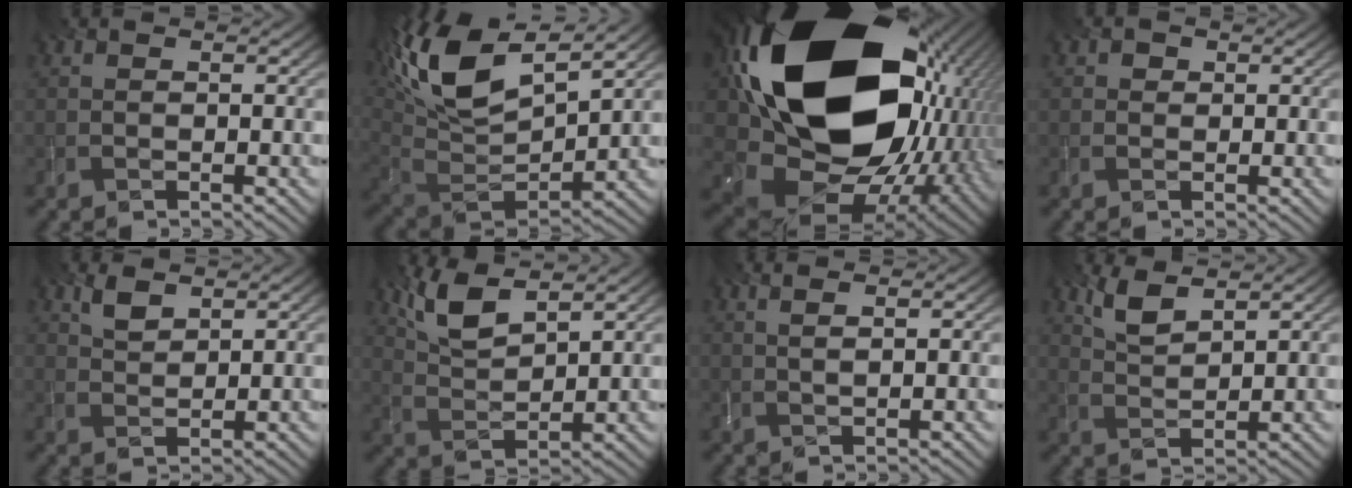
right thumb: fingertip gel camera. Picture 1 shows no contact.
{"total": 16.1, "force": [7.7, 7.2, 12.1], "torque": [-0.290, 0.033, 0.143]}
{"total": 23.4, "force": [4.3, 17.2, 15.3], "torque": [-0.353, -0.065, 0.121]}
{"total": 1.2, "force": [0.3, 1.1, 0.3], "torque": [-0.002, -0.001, 0.002]}
{"total": 2.8, "force": [1.9, 1.2, 1.6], "torque": [-0.039, -0.001, 0.041]}
{"total": 7.0, "force": [4.7, 2.2, 4.7], "torque": [-0.113, 0.002, 0.098]}
{"total": 1.8, "force": [1.0, 0.4, 1.5], "torque": [-0.024, 0.003, 0.019]}
{"total": 4.3, "force": [3.0, 1.4, 2.7], "torque": [-0.070, -0.003, 0.066]}